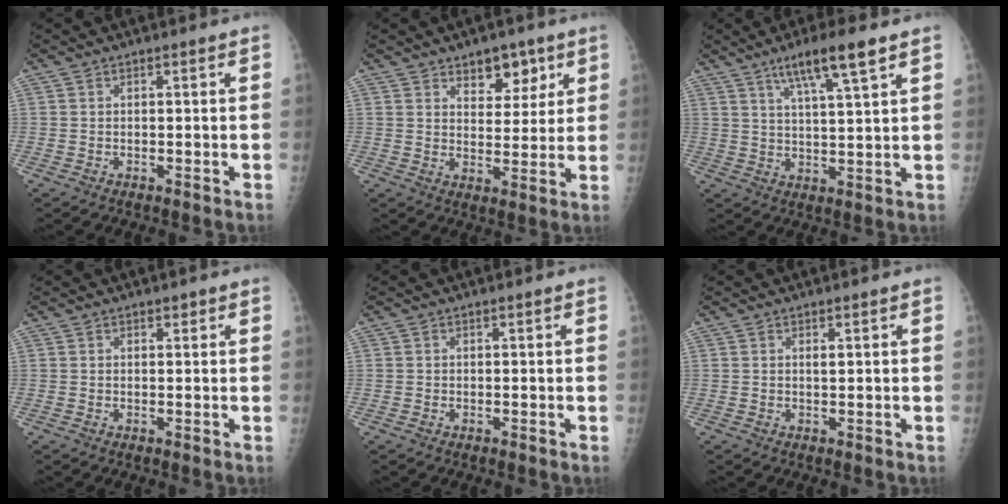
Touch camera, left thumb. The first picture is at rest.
{"total": 7.5, "force": [4.5, 4.5, 3.9], "torque": [-0.020, -0.026, 0.068]}
{"total": 9.1, "force": [5.5, 0.7, 7.2], "torque": [-0.129, -0.020, 0.097]}
{"total": 0.8, "force": [0.5, 0.5, 0.4], "torque": [0.002, -0.003, 0.006]}
{"total": 0.0}
{"total": 0.7, "force": [0.3, 0.2, 0.6], "torque": [-0.011, -0.002, 0.006]}